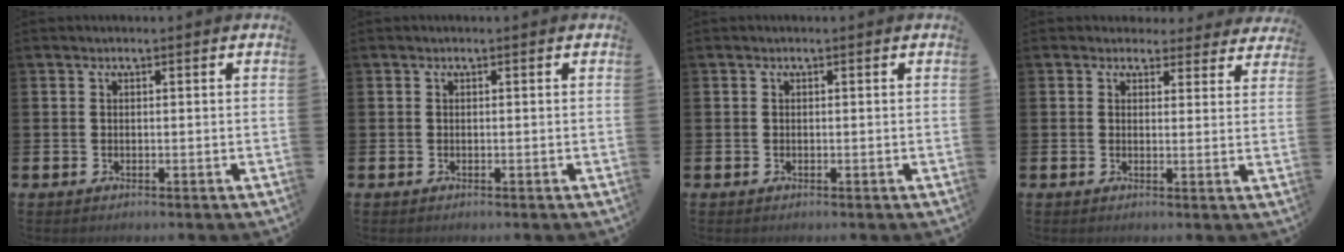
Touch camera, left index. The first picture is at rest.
{"total": 0.0}
{"total": 0.0}
{"total": 3.2, "force": [2.9, 1.4, 0.0], "torque": [0.003, -0.014, 0.048]}